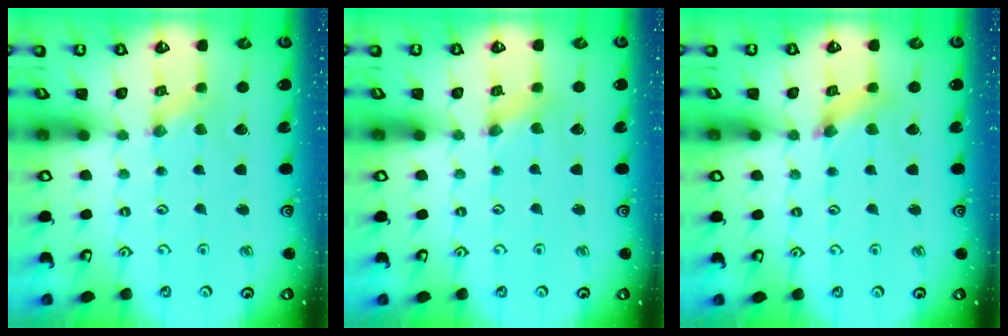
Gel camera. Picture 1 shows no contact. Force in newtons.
{"total": 0.0}
{"total": 3.5, "press": 3.5, "slide": 0.3}